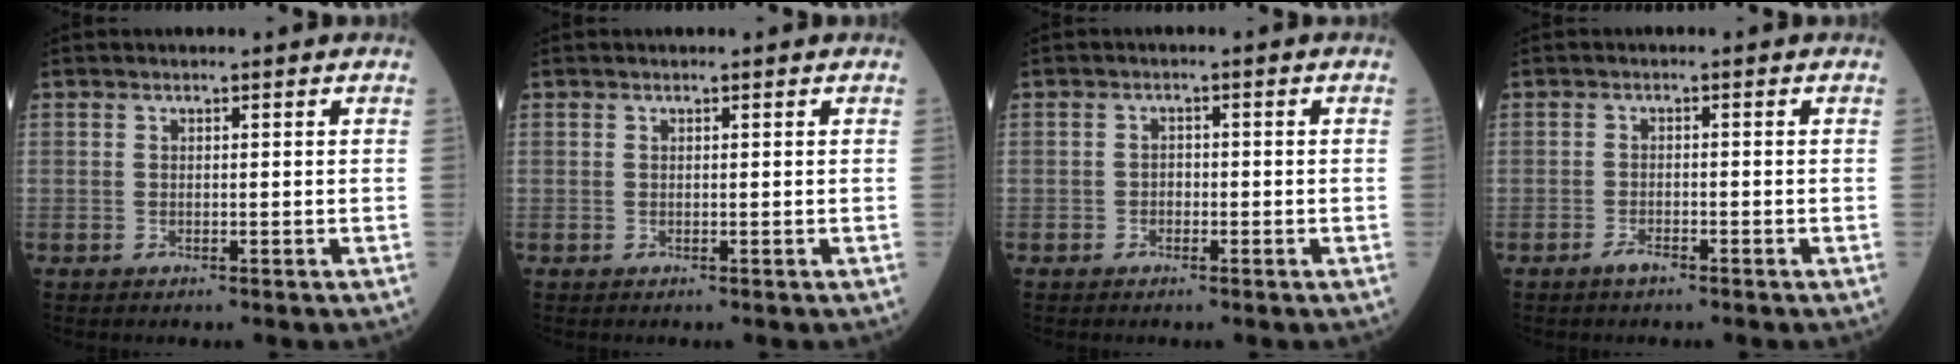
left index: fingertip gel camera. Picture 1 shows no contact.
{"total": 0.0}
{"total": 1.2, "force": [-0.5, 0.9, 0.6], "torque": [-0.005, 0.004, -0.009]}
{"total": 1.5, "force": [-1.2, 0.2, 0.9], "torque": [-0.023, -0.003, -0.022]}